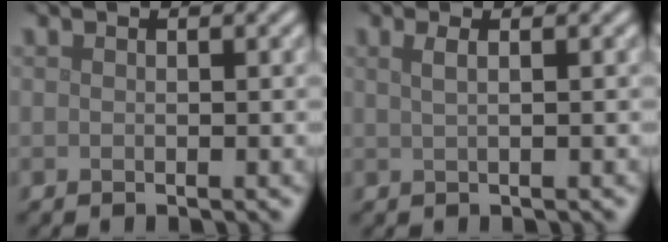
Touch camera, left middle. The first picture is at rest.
{"total": 2.1, "force": [0.8, 0.9, 1.6], "torque": [-0.016, 0.000, 0.000]}